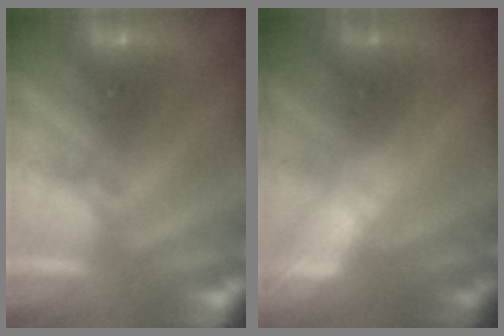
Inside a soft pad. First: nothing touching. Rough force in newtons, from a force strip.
{"total": 2.5}